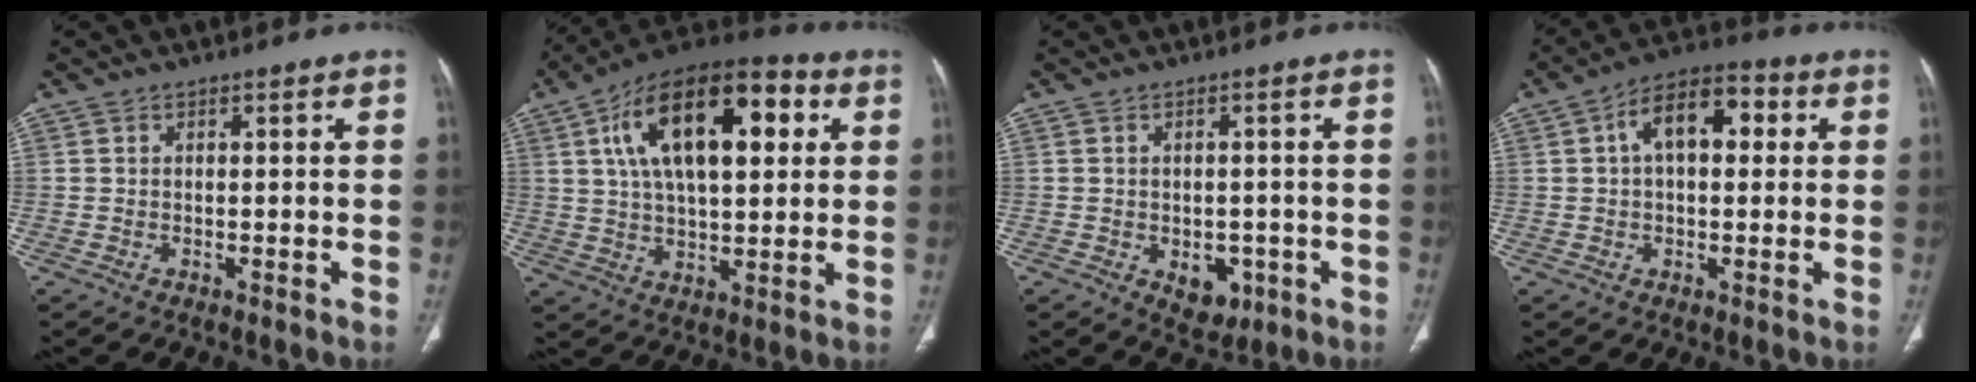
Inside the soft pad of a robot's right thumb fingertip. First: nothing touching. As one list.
[{"total": 22.8, "force": [6.8, 10.9, 18.8], "torque": [-0.291, 0.014, 0.103]}, {"total": 5.4, "force": [-1.8, 3.8, 3.5], "torque": [-0.023, 0.005, -0.010]}, {"total": 11.1, "force": [2.5, 6.2, 8.8], "torque": [-0.126, 0.030, 0.032]}]